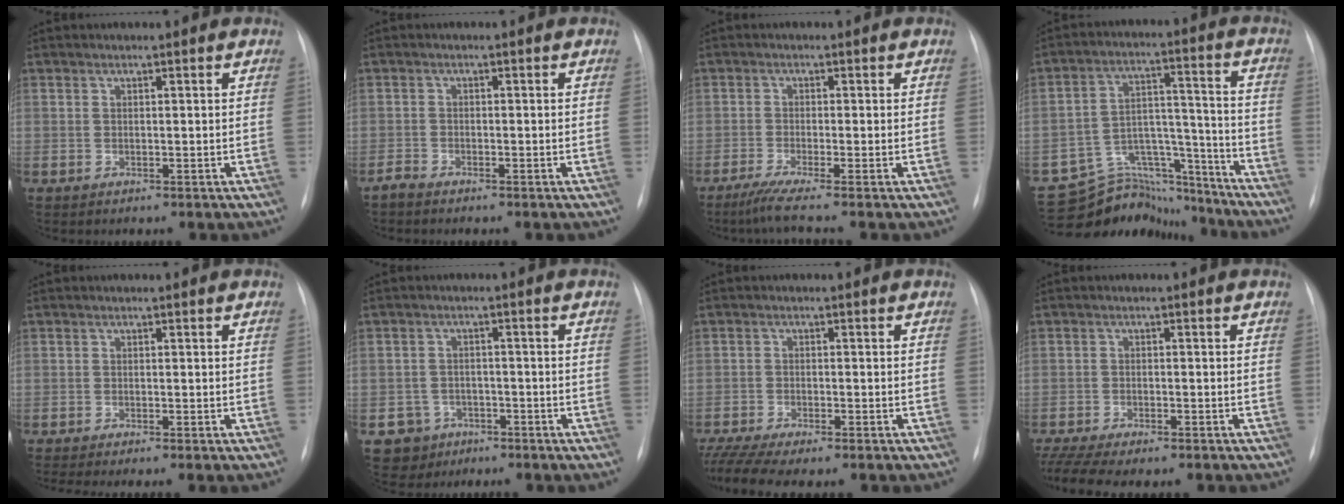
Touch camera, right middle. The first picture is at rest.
{"total": 1.3, "force": [-1.3, 0.1, 0.3], "torque": [-0.012, -0.003, -0.027]}
{"total": 4.4, "force": [-3.3, -1.1, 2.7], "torque": [-0.054, -0.017, -0.066]}
{"total": 14.0, "force": [-13.2, 4.6, 0.0], "torque": [0.007, 0.063, -0.206]}
{"total": 4.8, "force": [-4.1, -0.5, 2.6], "torque": [-0.024, -0.005, -0.060]}
{"total": 4.8, "force": [-2.6, 4.1, 0.0], "torque": [0.001, 0.011, -0.038]}
{"total": 9.8, "force": [-8.2, 1.6, 5.0], "torque": [-0.082, -0.005, -0.128]}
{"total": 11.7, "force": [-9.8, 2.9, 5.7], "torque": [-0.098, -0.001, -0.142]}